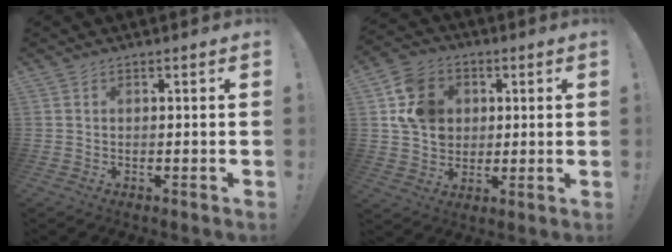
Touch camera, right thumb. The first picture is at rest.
{"total": 13.7, "force": [3.5, 11.5, 6.6], "torque": [-0.106, 0.000, 0.076]}